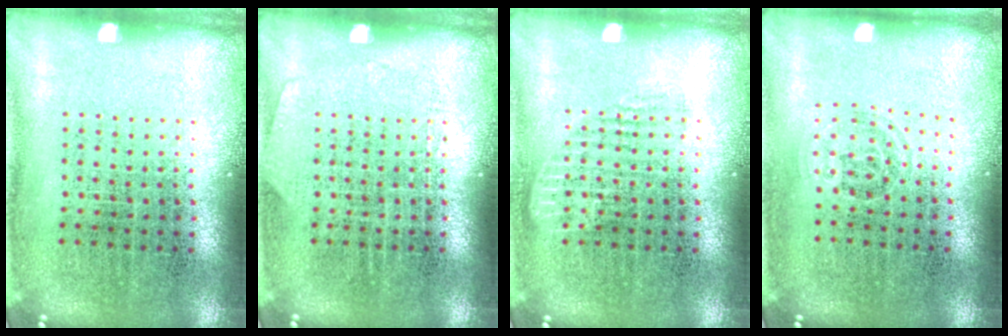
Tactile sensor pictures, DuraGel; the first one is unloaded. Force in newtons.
{"total": 0.6, "press": 0.6, "slide": 0.1}
{"total": 1.3, "press": 1.2, "slide": 0.4}
{"total": 0.8, "press": 0.5, "slide": 0.5}